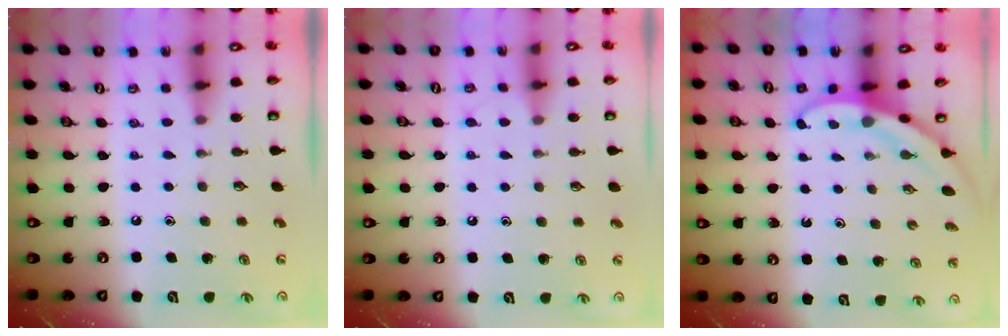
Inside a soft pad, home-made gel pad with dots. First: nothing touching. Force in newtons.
{"total": 4.3, "press": 4.3, "slide": 0.5}
{"total": 3.4, "press": 3.4, "slide": 0.1}